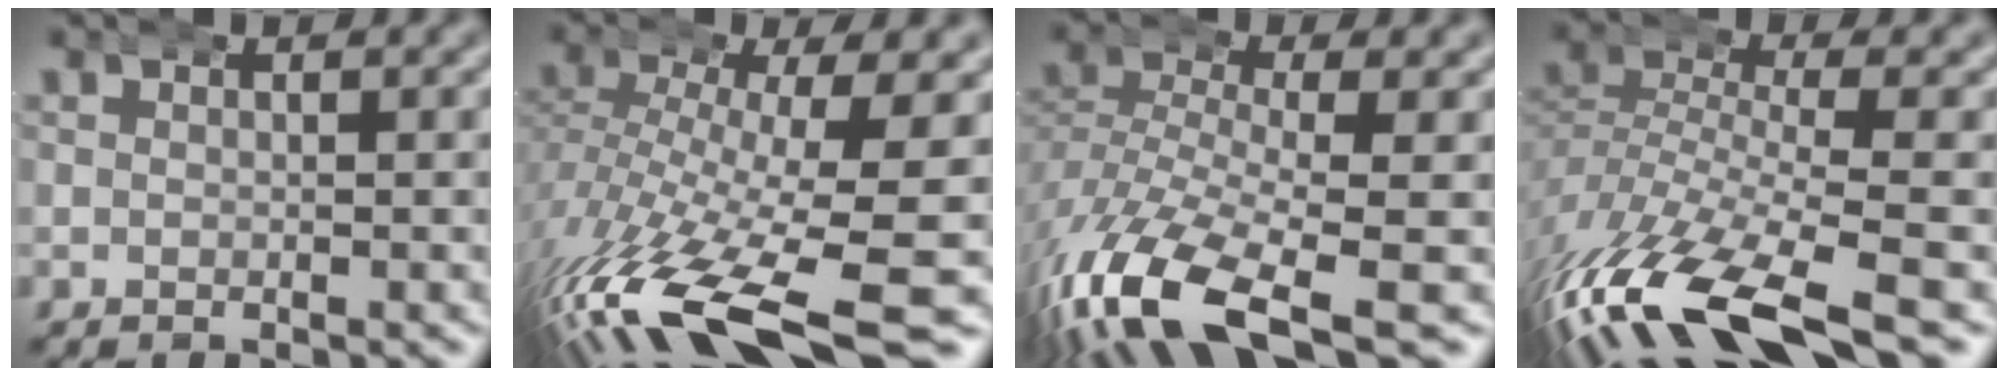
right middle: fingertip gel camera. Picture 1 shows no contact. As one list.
[{"total": 11.1, "force": [-5.9, 3.6, 8.7], "torque": [-0.173, -0.048, -0.068]}, {"total": 8.9, "force": [-4.8, 3.7, 6.5], "torque": [-0.162, -0.046, -0.059]}, {"total": 8.6, "force": [-4.5, 2.9, 6.8], "torque": [-0.158, -0.036, -0.057]}]